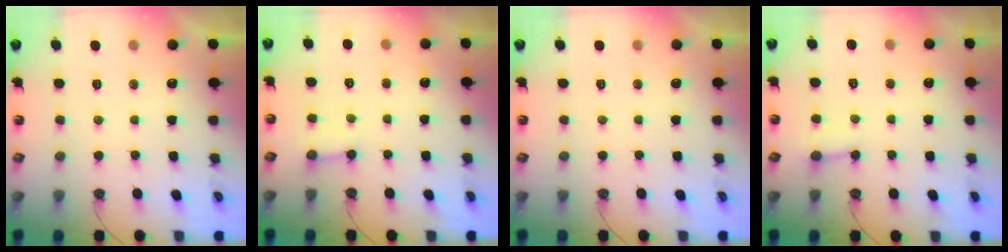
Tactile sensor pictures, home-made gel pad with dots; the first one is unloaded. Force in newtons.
{"total": 2.4, "press": 2.4, "slide": 0.4}
{"total": 0.0}
{"total": 2.1, "press": 2.1, "slide": 0.1}